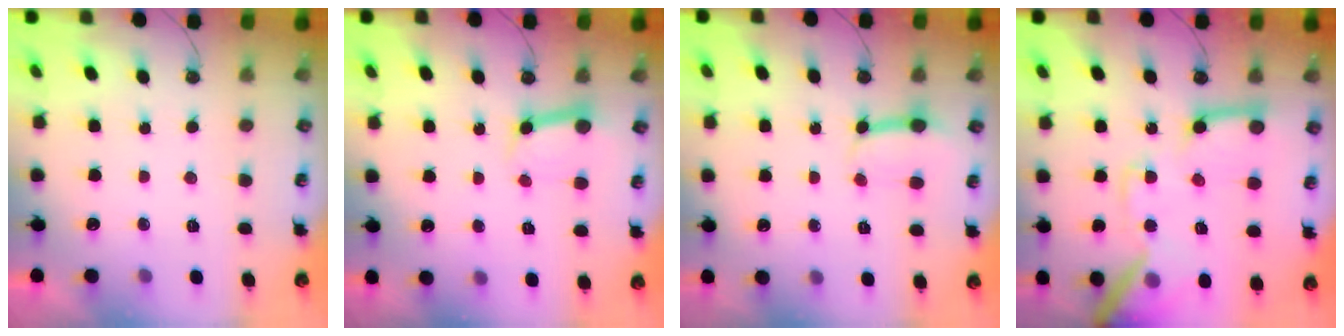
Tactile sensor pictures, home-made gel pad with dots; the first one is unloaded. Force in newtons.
{"total": 7.9, "press": 7.8, "slide": 0.9}
{"total": 7.0, "press": 6.9, "slide": 0.7}
{"total": 20.2, "press": 20.1, "slide": 2.4}